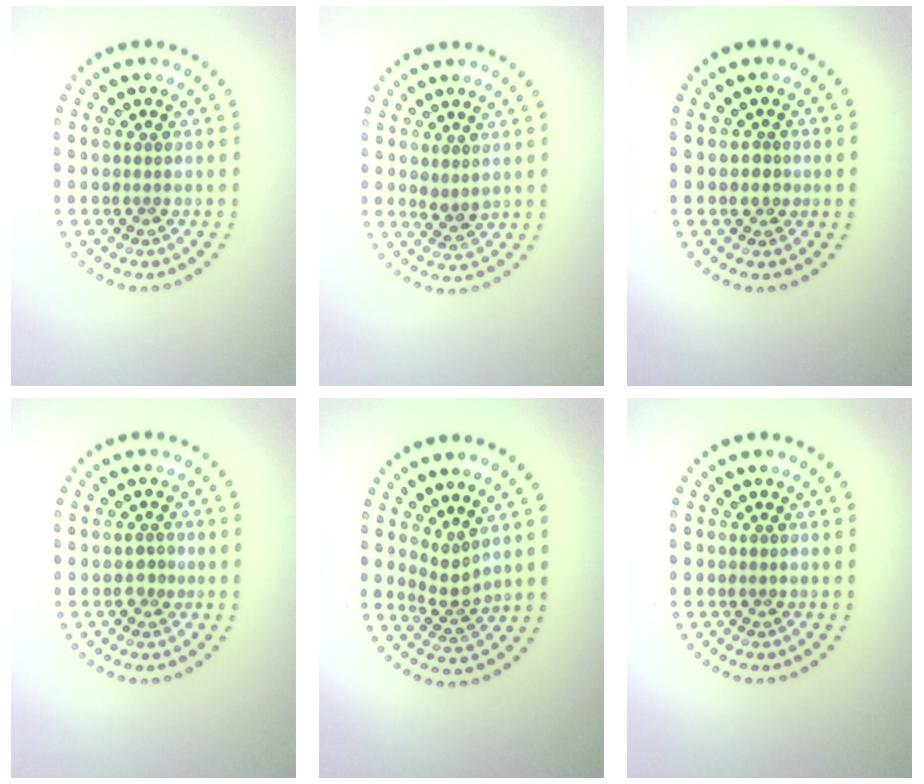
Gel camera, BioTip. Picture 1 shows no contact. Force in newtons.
{"total": 1.3, "press": 1.2, "slide": 0.7}
{"total": 1.4, "press": 1.2, "slide": 0.8}
{"total": 1.2, "press": 1.1, "slide": 0.5}
{"total": 2.4, "press": 1.6, "slide": 1.8}
{"total": 0.0}